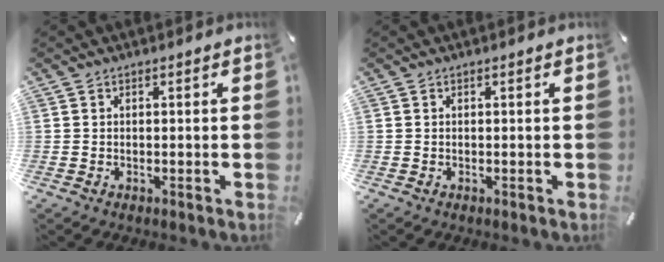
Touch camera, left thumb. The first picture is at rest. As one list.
[{"total": 0.0}]